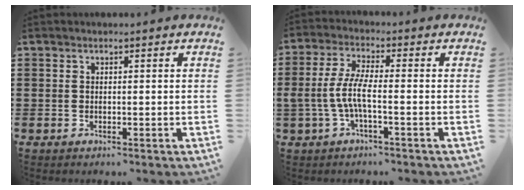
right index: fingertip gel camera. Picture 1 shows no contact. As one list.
[{"total": 5.6, "force": [-1.6, 1.2, 5.2], "torque": [-0.127, -0.012, -0.041]}]